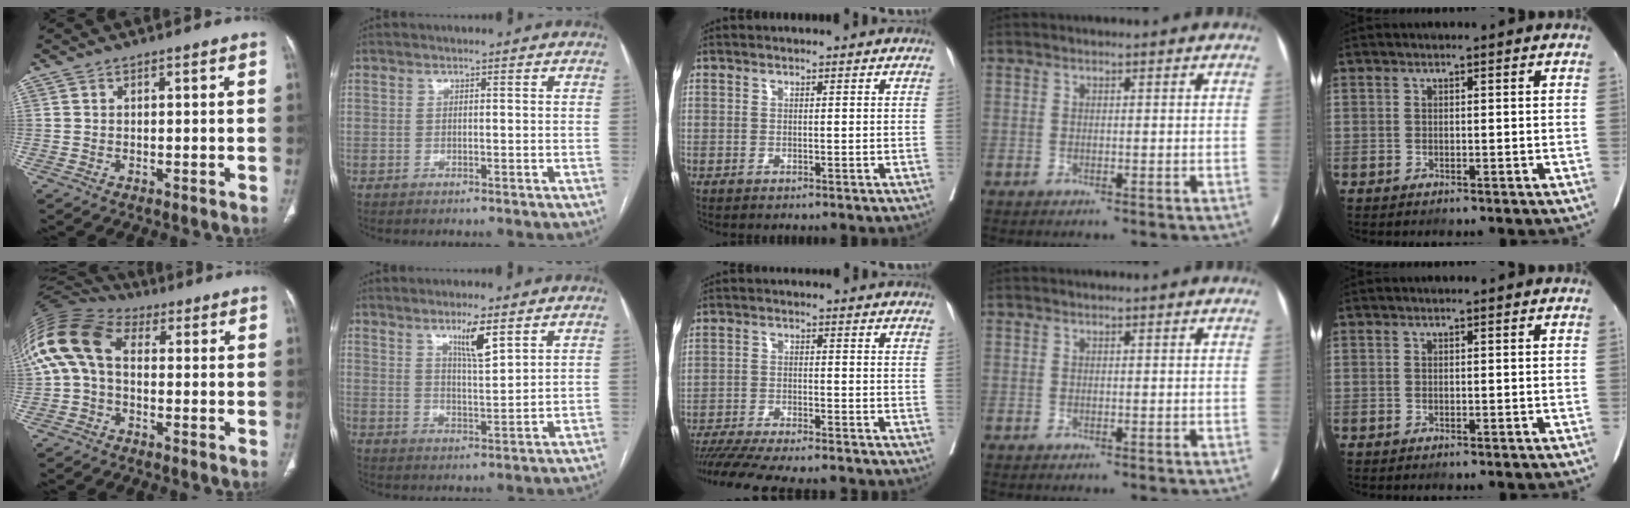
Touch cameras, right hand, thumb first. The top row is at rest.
{"thumb": {"total": 14.0, "force": [1.2, 9.2, 10.5], "torque": [-0.219, 0.043, 0.009]}, "index": {"total": 5.7, "force": [3.6, 0.7, 4.4], "torque": [-0.078, -0.008, 0.062]}, "middle": {"total": 16.9, "force": [-15.1, 2.0, 7.5], "torque": [-0.149, -0.027, -0.219]}}